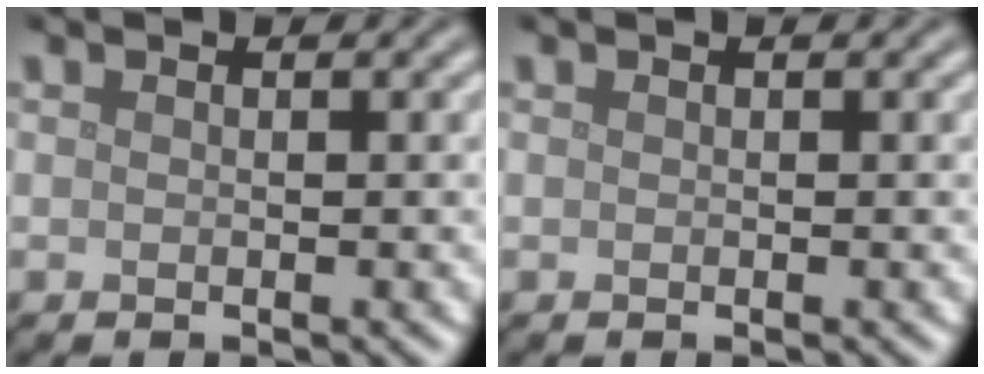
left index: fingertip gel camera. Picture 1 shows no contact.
{"total": 0.0}